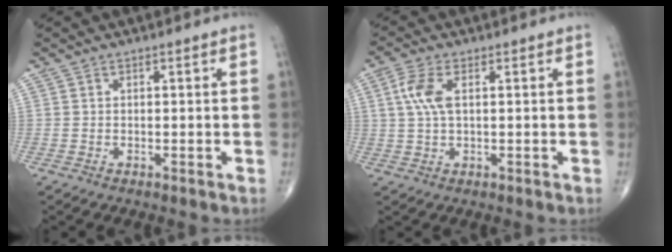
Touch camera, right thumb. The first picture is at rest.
{"total": 5.6, "force": [1.4, 2.6, 4.8], "torque": [-0.120, 0.009, 0.030]}